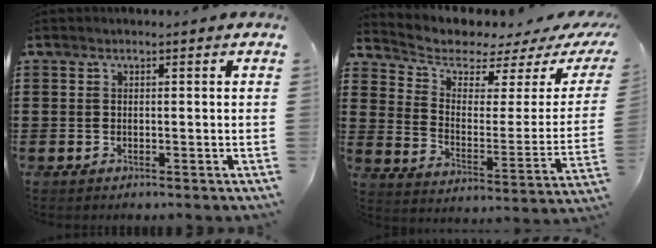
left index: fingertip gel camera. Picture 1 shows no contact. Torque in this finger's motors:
{"motor_torque": [2.14, 0.00, 0.56, 0.03]}